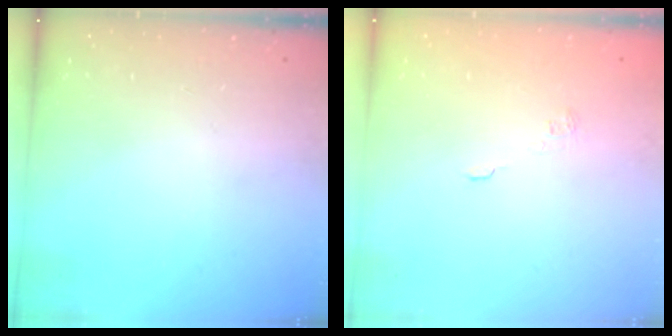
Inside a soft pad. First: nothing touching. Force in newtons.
{"total": 2.0, "press": 1.5, "slide": 1.3}